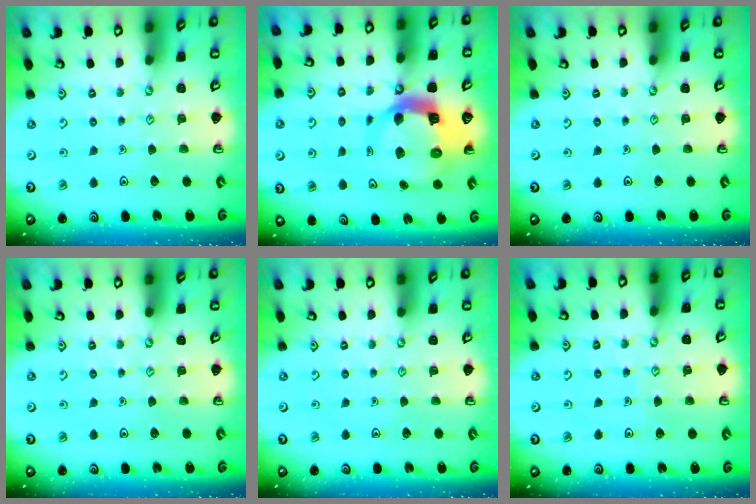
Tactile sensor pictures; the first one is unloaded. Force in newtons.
{"total": 11.2, "press": 11.1, "slide": 1.7}
{"total": 0.0}
{"total": 0.0}
{"total": 0.0}
{"total": 3.3, "press": 3.3, "slide": 0.2}